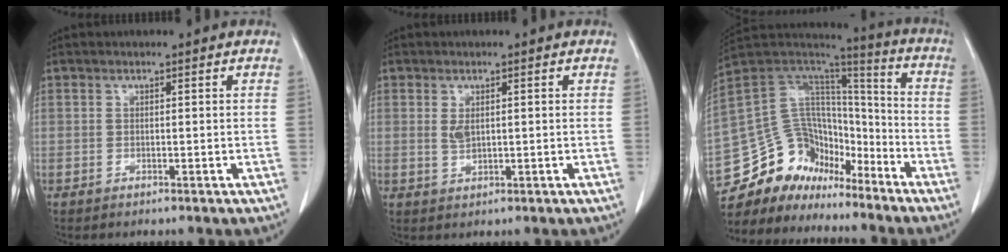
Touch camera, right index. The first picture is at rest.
{"total": 1.9, "force": [0.6, 0.9, 1.6], "torque": [-0.029, 0.000, 0.018]}
{"total": 16.6, "force": [-13.5, 8.6, 4.4], "torque": [-0.083, 0.079, -0.238]}